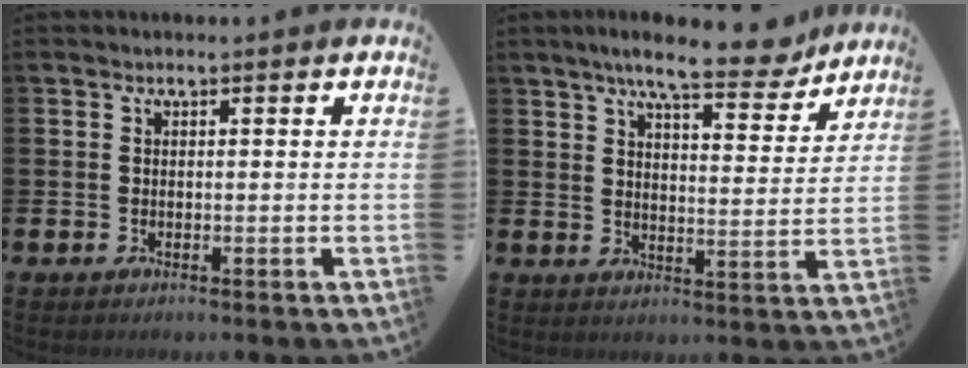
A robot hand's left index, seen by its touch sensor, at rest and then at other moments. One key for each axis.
{"total": 9.1, "fx": 8.0, "fy": 1.5, "fz": 4.1, "tx": -0.070, "ty": -0.040, "tz": 0.136}